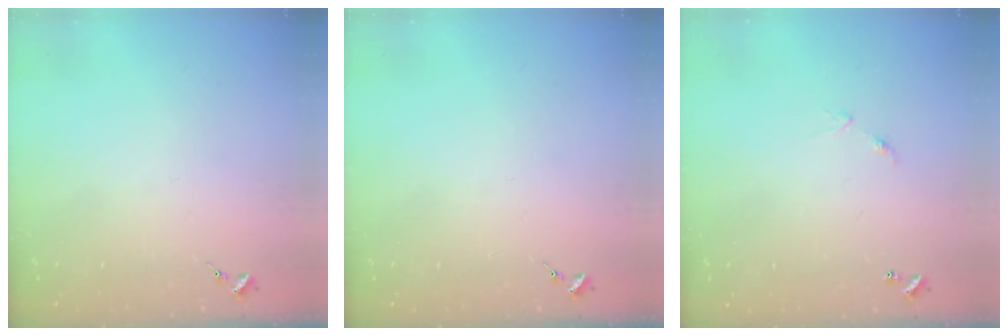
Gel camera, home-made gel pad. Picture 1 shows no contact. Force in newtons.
{"total": 0.0}
{"total": 5.6, "press": 5.5, "slide": 0.6}